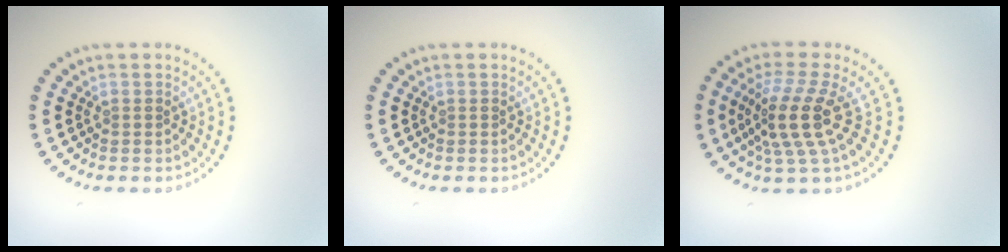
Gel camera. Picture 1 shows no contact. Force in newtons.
{"total": 0.0}
{"total": 4.6, "press": 3.5, "slide": 3.0}